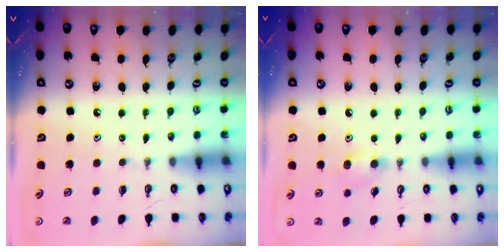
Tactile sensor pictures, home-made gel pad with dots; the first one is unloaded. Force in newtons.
{"total": 6.2, "press": 6.1, "slide": 0.8}